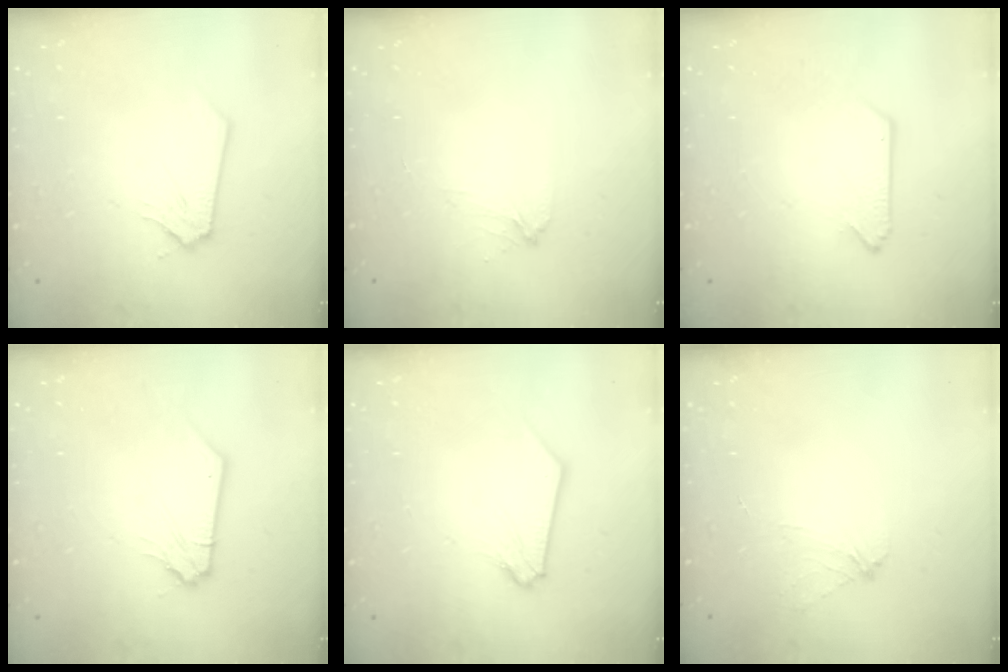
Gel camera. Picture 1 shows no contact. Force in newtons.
{"total": 2.1, "press": 2.1, "slide": 0.1}
{"total": 0.0}
{"total": 1.9, "press": 1.9, "slide": 0.3}
{"total": 0.9, "press": 0.8, "slide": 0.2}
{"total": 2.4, "press": 2.4, "slide": 0.5}